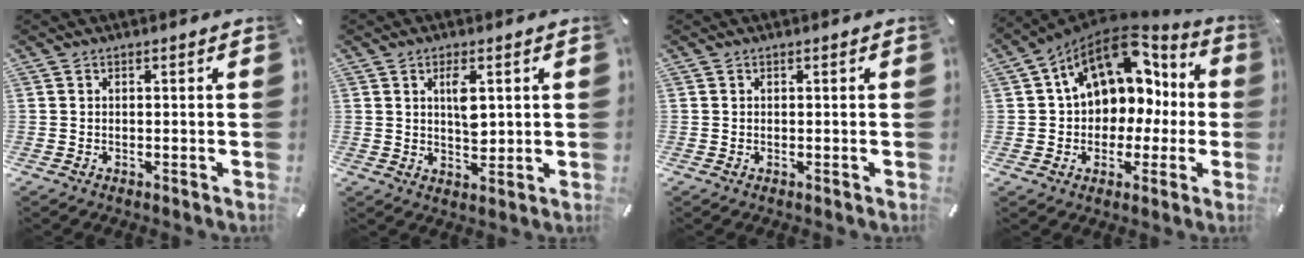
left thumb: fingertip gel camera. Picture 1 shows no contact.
{"total": 5.8, "force": [1.6, 2.8, 4.7], "torque": [-0.076, -0.004, 0.022]}
{"total": 0.0}
{"total": 14.9, "force": [5.7, 11.0, 8.2], "torque": [-0.125, -0.034, 0.104]}